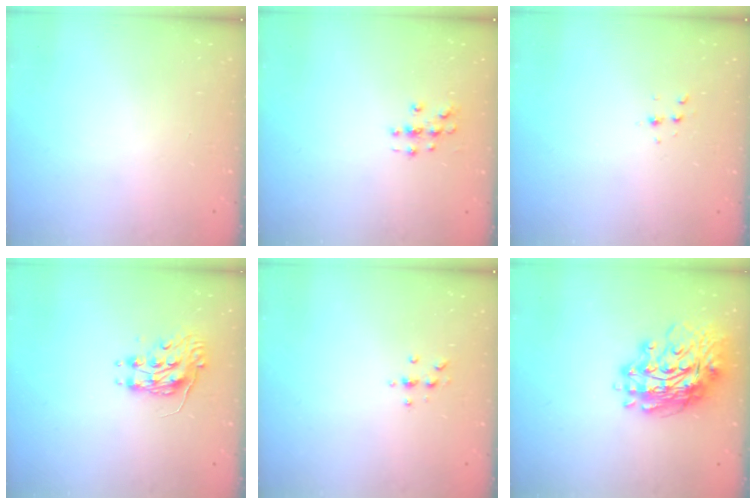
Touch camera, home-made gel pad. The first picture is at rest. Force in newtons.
{"total": 3.1, "press": 3.0, "slide": 0.3}
{"total": 3.8, "press": 3.7, "slide": 1.1}
{"total": 8.2, "press": 8.2, "slide": 0.3}
{"total": 4.1, "press": 4.1, "slide": 0.5}
{"total": 17.0, "press": 16.8, "slide": 2.5}